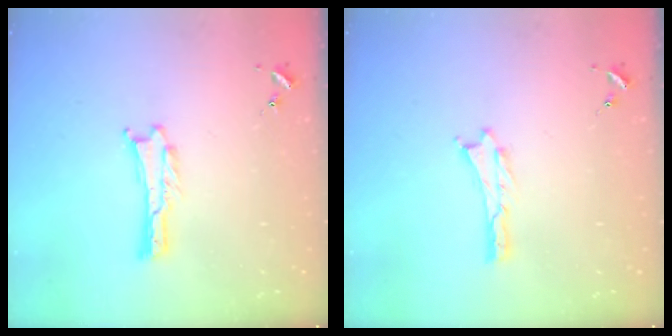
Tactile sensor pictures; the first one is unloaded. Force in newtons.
{"total": 0.0}